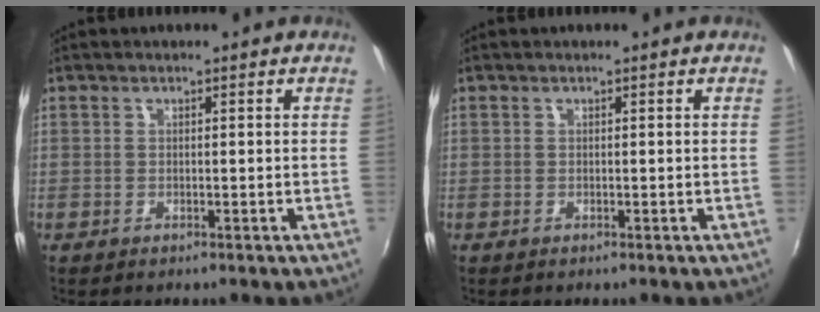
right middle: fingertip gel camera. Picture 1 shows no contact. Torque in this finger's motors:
{"motor_torque": [0.00, 0.00, 0.00, 0.00]}